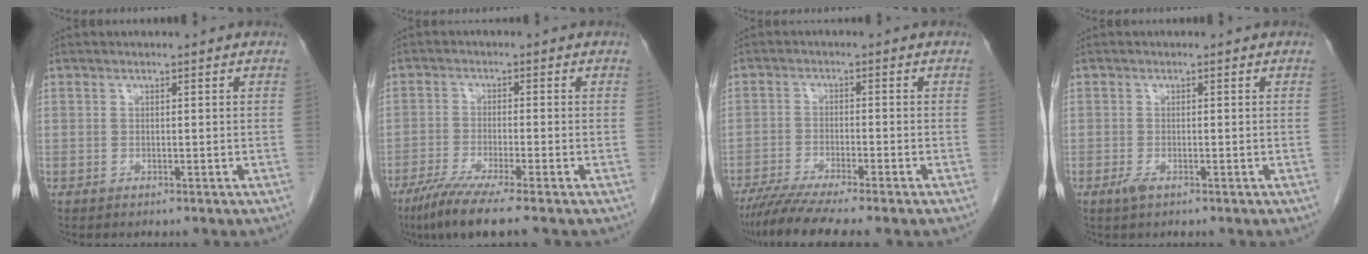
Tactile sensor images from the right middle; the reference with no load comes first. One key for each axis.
{"total": 7.3, "fx": -5.3, "fy": -0.5, "fz": 4.9, "tx": -0.084, "ty": -0.022, "tz": -0.094}
{"total": 7.8, "fx": -6.3, "fy": -0.4, "fz": 4.5, "tx": -0.067, "ty": -0.019, "tz": -0.103}
{"total": 1.4, "fx": -0.8, "fy": 0.4, "fz": 1.1, "tx": -0.024, "ty": -0.002, "tz": -0.013}